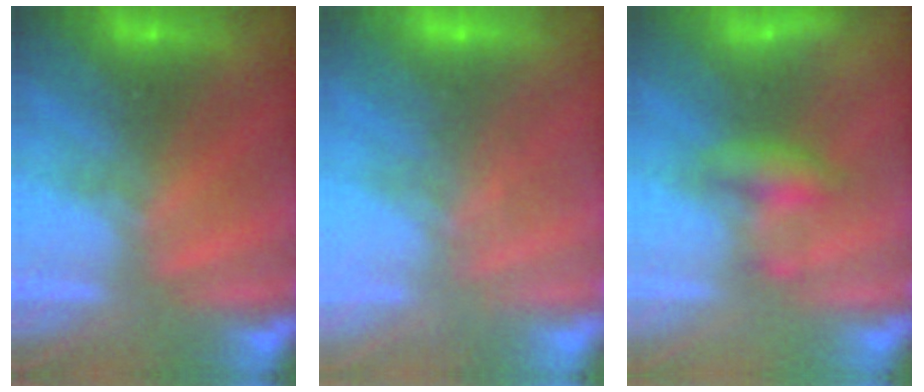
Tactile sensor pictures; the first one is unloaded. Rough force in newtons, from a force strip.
{"total": 8.1}
{"total": 2.0}